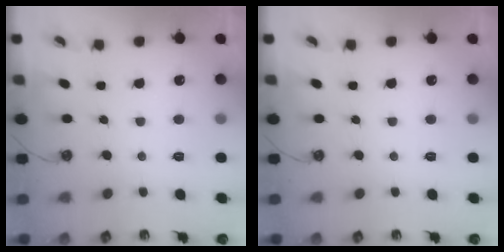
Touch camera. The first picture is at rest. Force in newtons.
{"total": 0.0}